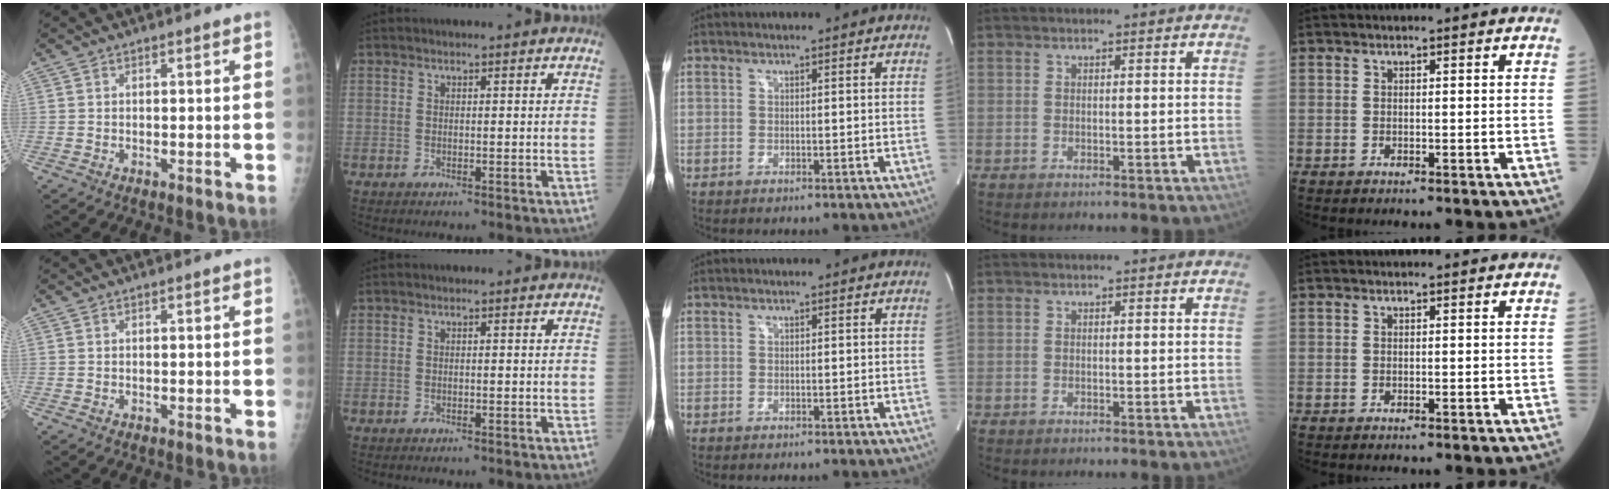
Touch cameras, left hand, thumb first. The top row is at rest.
{}